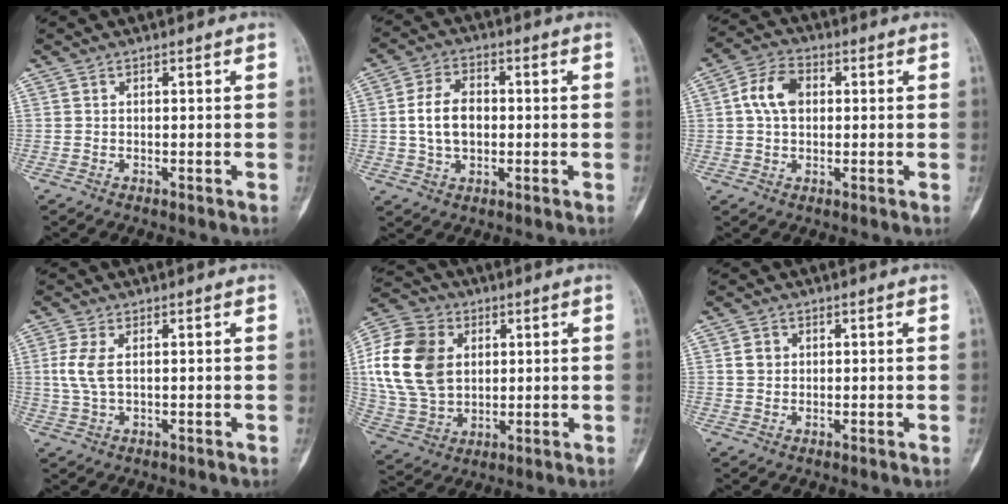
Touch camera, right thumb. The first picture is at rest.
{"total": 8.3, "force": [0.1, 5.6, 6.2], "torque": [-0.104, 0.012, 0.001]}
{"total": 7.5, "force": [1.1, 5.2, 5.3], "torque": [-0.093, 0.016, 0.013]}
{"total": 4.8, "force": [0.8, 2.4, 4.0], "torque": [-0.105, 0.004, 0.019]}
{"total": 18.0, "force": [3.4, 13.6, 11.2], "torque": [-0.204, 0.001, 0.068]}
{"total": 2.4, "force": [0.6, 2.1, 1.0], "torque": [-0.007, 0.001, 0.011]}